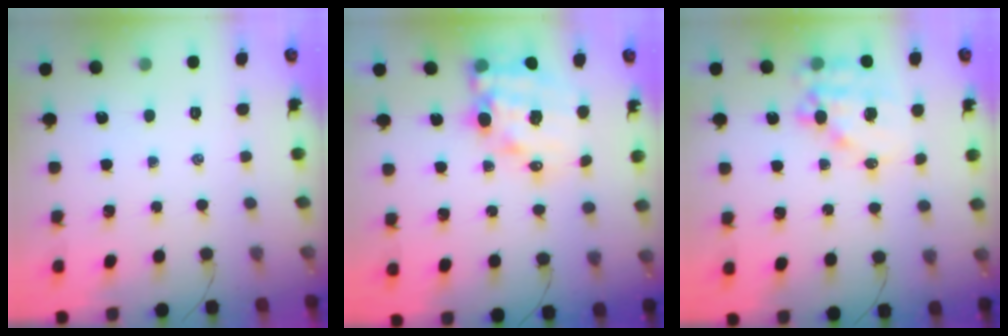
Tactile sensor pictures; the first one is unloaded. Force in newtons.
{"total": 13.3, "press": 12.8, "slide": 3.4}
{"total": 12.0, "press": 11.7, "slide": 3.0}